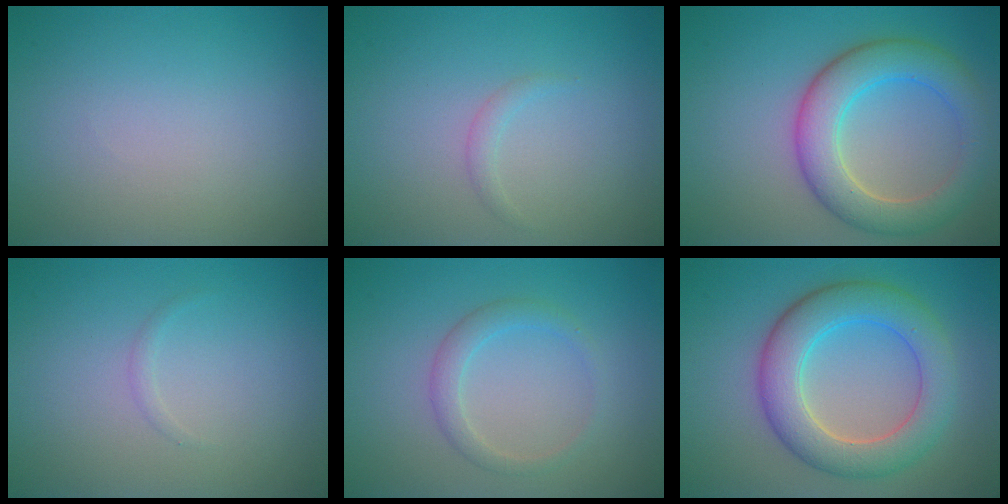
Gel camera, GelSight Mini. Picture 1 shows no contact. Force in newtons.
{"total": 0.9, "press": 0.9, "slide": 0.0}
{"total": 6.2, "press": 6.2, "slide": 0.2}
{"total": 0.5, "press": 0.5, "slide": 0.0}
{"total": 2.0, "press": 2.0, "slide": 0.1}
{"total": 6.7, "press": 6.7, "slide": 0.1}